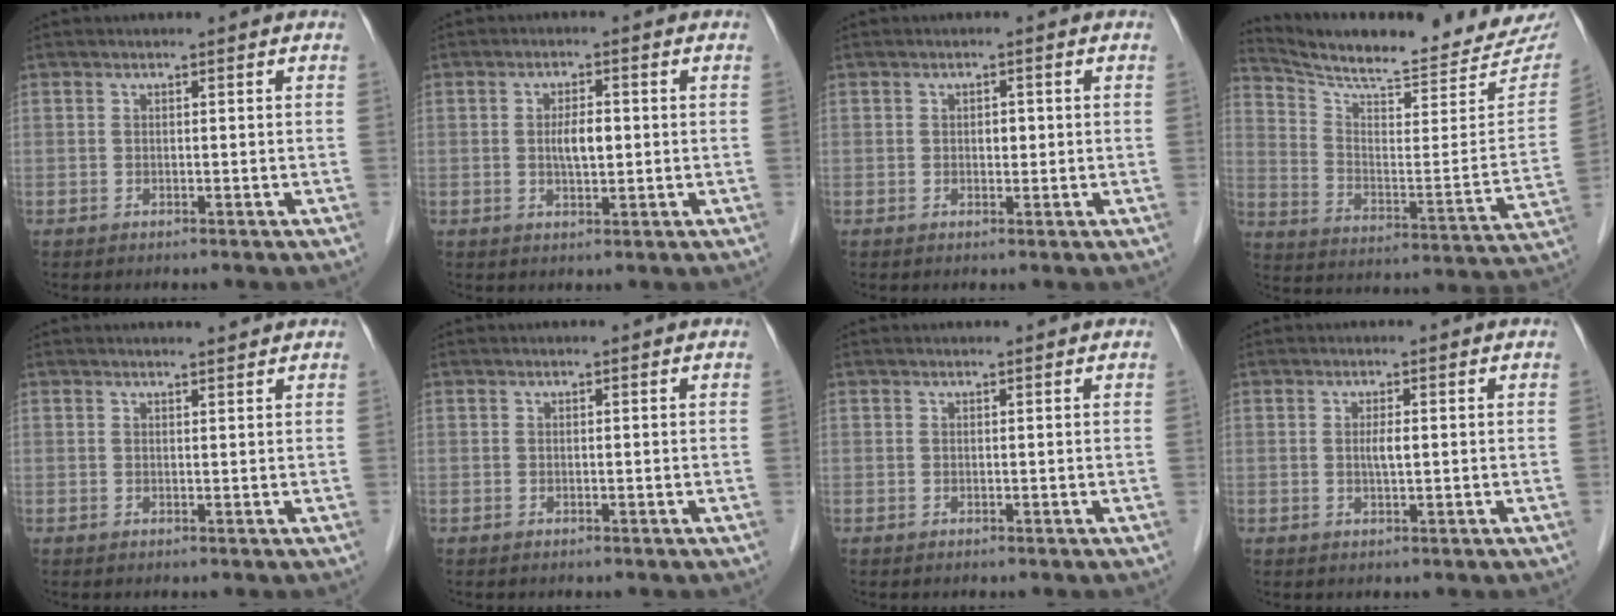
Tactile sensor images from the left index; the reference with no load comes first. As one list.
[{"total": 3.5, "force": [-0.3, 1.1, 3.3], "torque": [-0.058, -0.004, -0.006]}, {"total": 1.3, "force": [-0.4, 0.8, 1.0], "torque": [-0.012, -0.004, -0.007]}, {"total": 22.9, "force": [21.7, 2.8, 6.8], "torque": [-0.111, -0.090, 0.290]}, {"total": 1.5, "force": [1.4, 0.0, 0.3], "torque": [-0.009, -0.003, 0.019]}, {"total": 0.0}, {"total": 0.7, "force": [0.7, 0.0, 0.1], "torque": [-0.009, 0.005, 0.006]}, {"total": 1.6, "force": [-0.3, 0.1, 1.5], "torque": [-0.031, -0.005, -0.005]}]